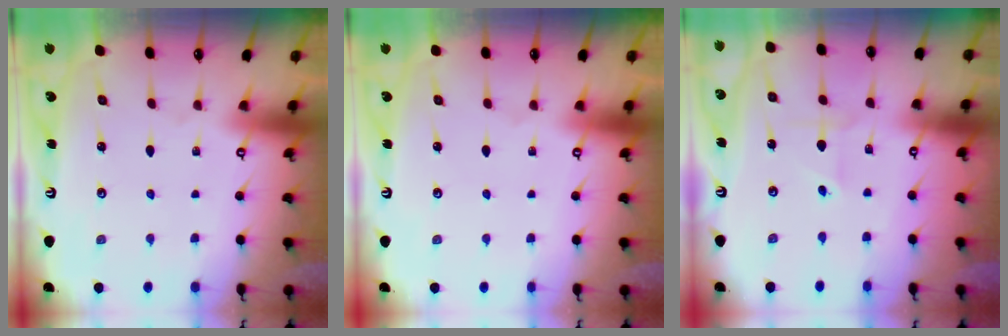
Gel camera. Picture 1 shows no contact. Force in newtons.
{"total": 0.0}
{"total": 1.9, "press": 1.8, "slide": 0.4}